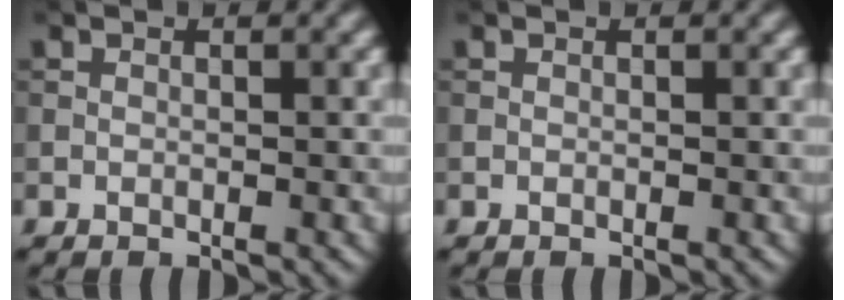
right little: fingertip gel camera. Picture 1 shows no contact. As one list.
[{"total": 0.0}]